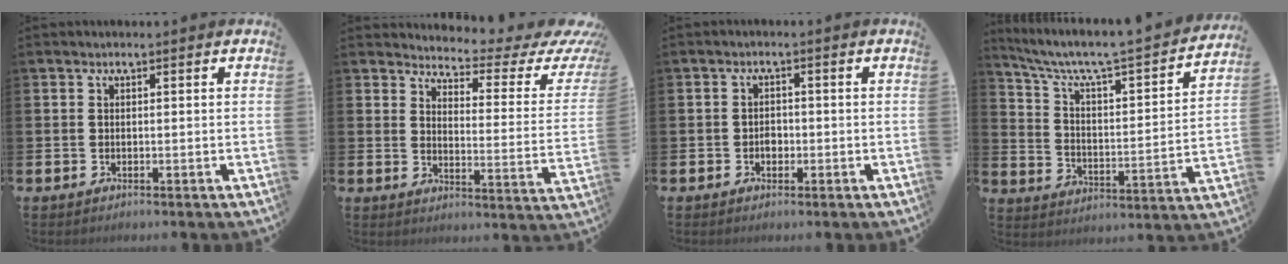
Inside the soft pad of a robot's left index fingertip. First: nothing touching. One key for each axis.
{"total": 3.6, "fx": 3.2, "fy": 0.8, "fz": 1.4, "tx": -0.037, "ty": -0.036, "tz": 0.042}
{"total": 1.7, "fx": -0.5, "fy": 1.3, "fz": 0.9, "tx": -0.007, "ty": 0.001, "tz": -0.014}
{"total": 6.1, "fx": 5.2, "fy": 0.8, "fz": 3.0, "tx": -0.088, "ty": -0.045, "tz": 0.079}